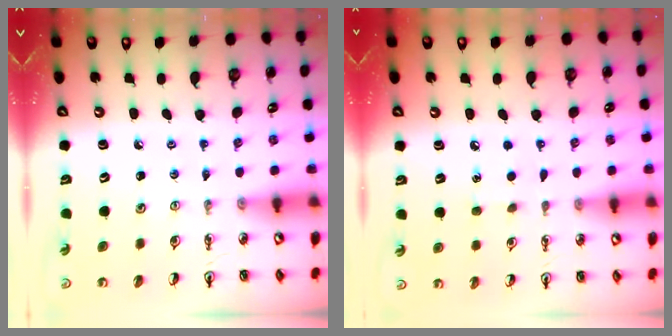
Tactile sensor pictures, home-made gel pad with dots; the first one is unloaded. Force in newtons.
{"total": 6.3, "press": 6.3, "slide": 0.8}